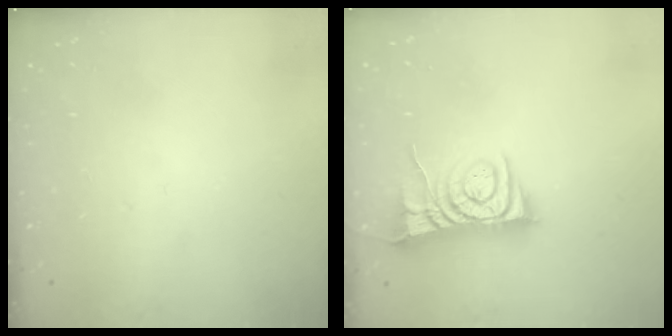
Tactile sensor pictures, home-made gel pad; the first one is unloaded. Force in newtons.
{"total": 7.7, "press": 7.6, "slide": 1.1}